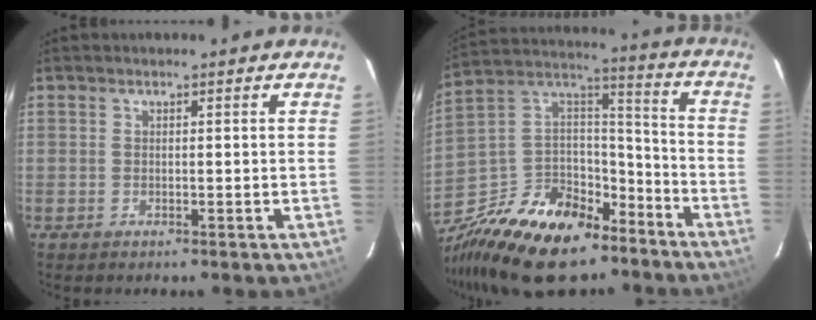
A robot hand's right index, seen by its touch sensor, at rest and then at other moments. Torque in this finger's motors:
{"motor_torque": [1.00, -1.14, 0.23, 0.00]}